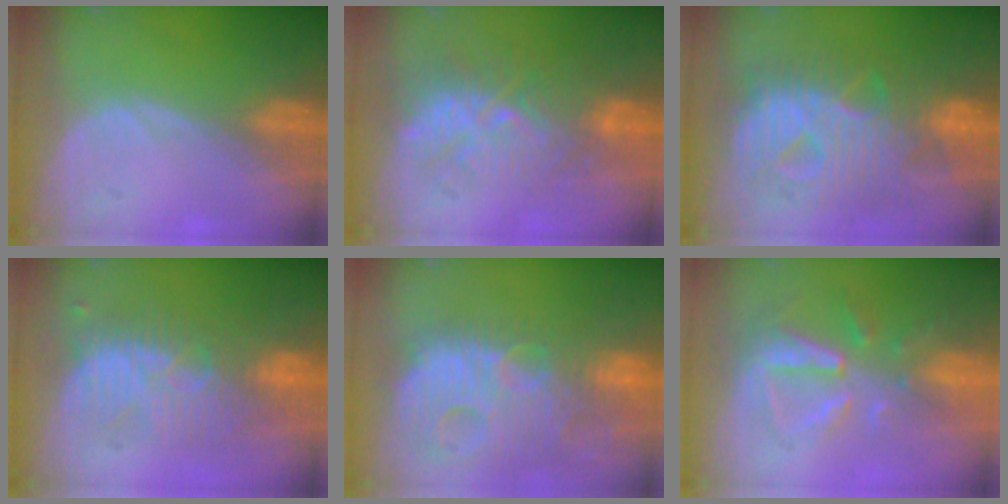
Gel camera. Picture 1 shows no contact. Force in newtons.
{"total": 9.1, "press": 8.7, "slide": 2.7}
{"total": 12.7, "press": 12.7, "slide": 1.3}
{"total": 8.7, "press": 8.7, "slide": 0.8}
{"total": 14.4, "press": 12.4, "slide": 7.3}
{"total": 8.2, "press": 7.4, "slide": 3.6}